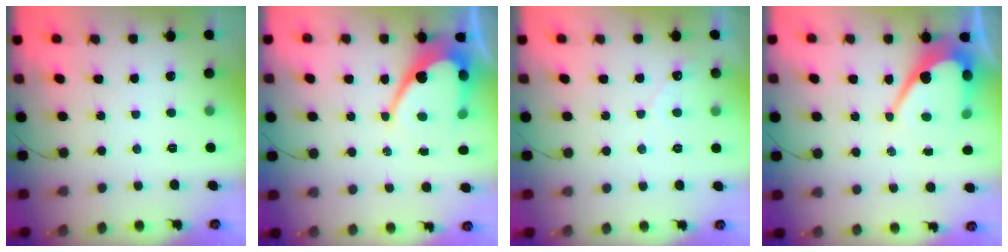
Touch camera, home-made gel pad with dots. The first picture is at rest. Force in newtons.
{"total": 13.0, "press": 12.9, "slide": 1.0}
{"total": 2.9, "press": 2.9, "slide": 0.1}
{"total": 12.2, "press": 12.1, "slide": 0.9}